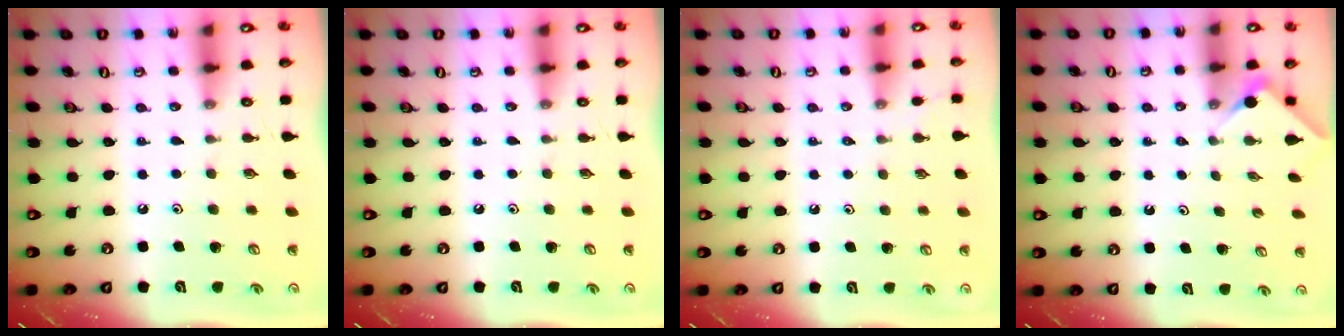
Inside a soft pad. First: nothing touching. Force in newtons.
{"total": 0.0}
{"total": 0.9, "press": 0.9, "slide": 0.2}
{"total": 2.7, "press": 2.7, "slide": 0.4}